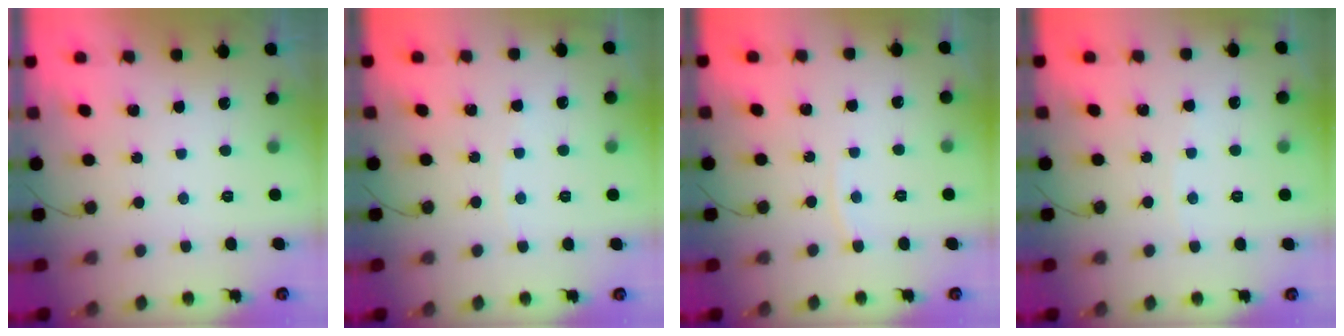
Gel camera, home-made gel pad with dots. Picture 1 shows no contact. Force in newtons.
{"total": 2.6, "press": 2.6, "slide": 0.4}
{"total": 4.1, "press": 4.1, "slide": 0.6}
{"total": 2.6, "press": 2.6, "slide": 0.4}